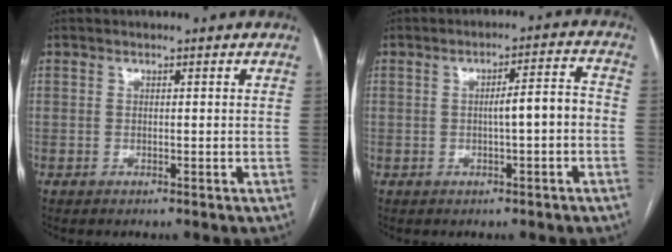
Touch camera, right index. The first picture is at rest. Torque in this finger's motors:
{"motor_torque": [0.89, 0.00, 0.52, 0.10]}